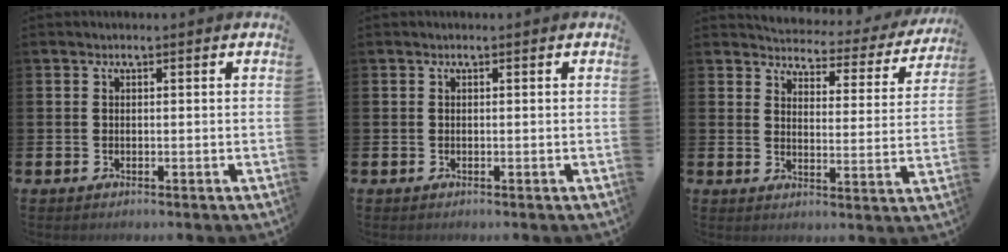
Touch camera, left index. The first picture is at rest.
{"total": 0.0}
{"total": 3.6, "force": [3.4, 1.0, 0.5], "torque": [-0.021, -0.036, 0.049]}